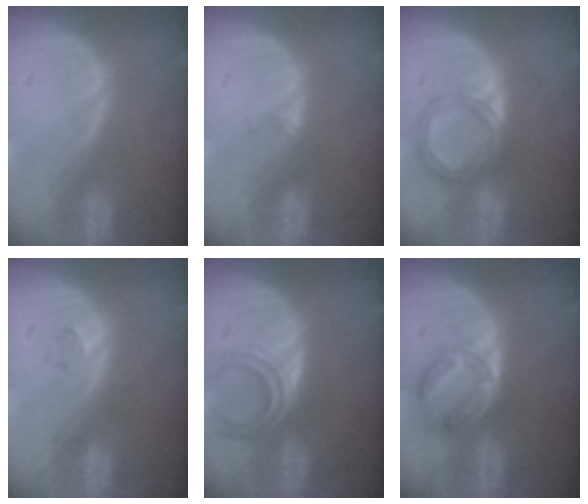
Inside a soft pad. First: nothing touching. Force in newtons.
{"total": 1.3, "press": 1.0, "slide": 0.9}
{"total": 5.6, "press": 5.3, "slide": 2.0}
{"total": 2.7, "press": 2.3, "slide": 1.5}
{"total": 4.5, "press": 4.1, "slide": 1.9}
{"total": 5.9, "press": 5.6, "slide": 1.9}